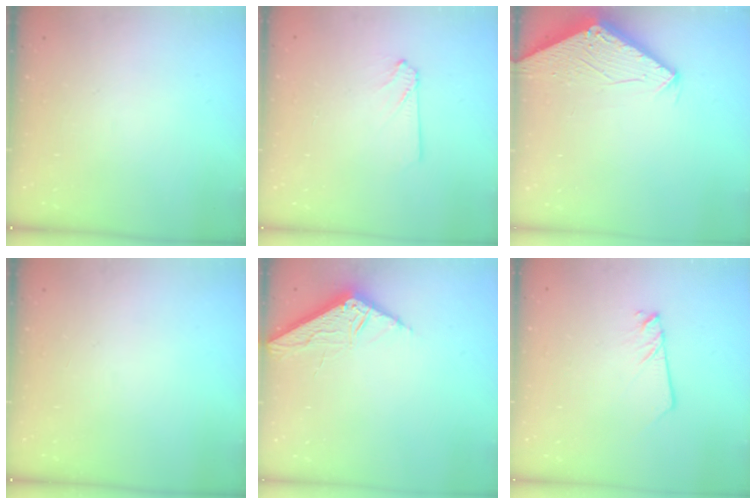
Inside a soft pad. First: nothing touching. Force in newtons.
{"total": 2.9, "press": 2.9, "slide": 0.4}
{"total": 2.9, "press": 2.9, "slide": 0.2}
{"total": 0.0}
{"total": 7.8, "press": 7.8, "slide": 0.3}
{"total": 2.1, "press": 2.1, "slide": 0.1}